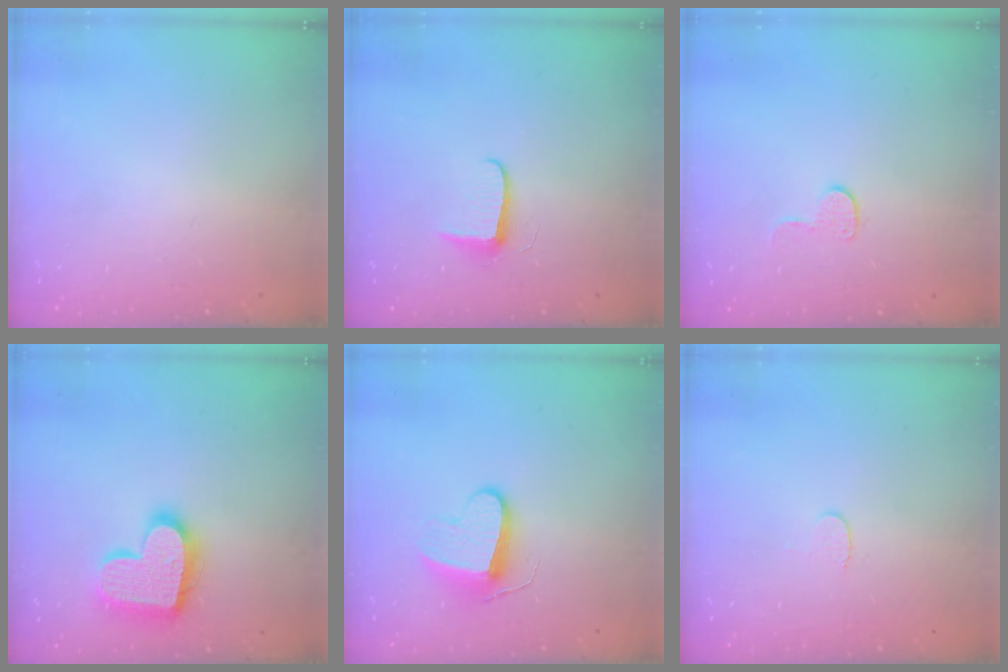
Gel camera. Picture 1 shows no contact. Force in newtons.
{"total": 6.2, "press": 6.2, "slide": 0.8}
{"total": 6.4, "press": 6.4, "slide": 0.4}
{"total": 18.0, "press": 18.0, "slide": 1.1}
{"total": 9.9, "press": 9.8, "slide": 0.6}
{"total": 3.5, "press": 3.5, "slide": 0.4}